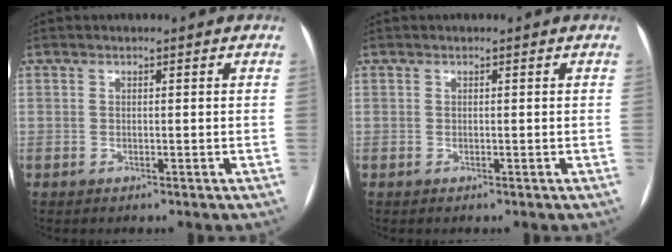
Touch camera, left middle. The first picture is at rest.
{"total": 0.0}